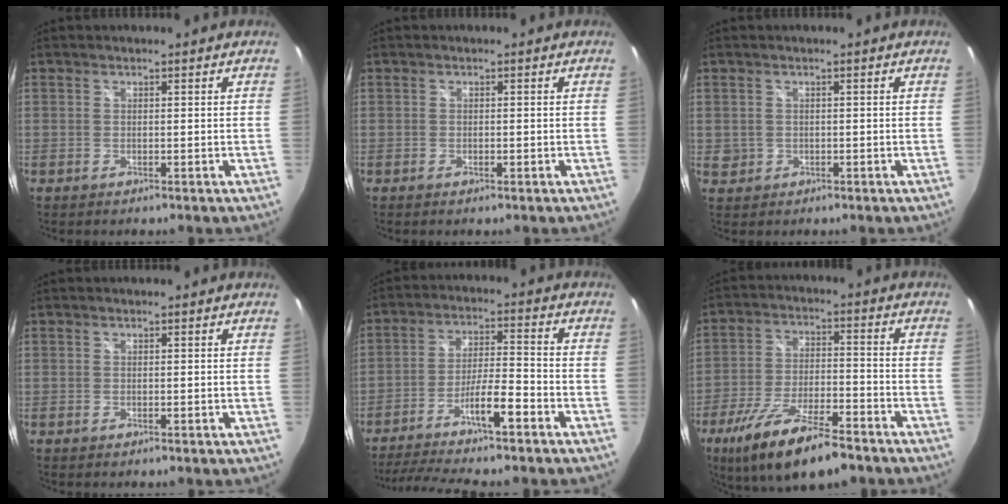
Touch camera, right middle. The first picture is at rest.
{"total": 0.5, "force": [-0.3, 0.1, 0.4], "torque": [-0.006, 0.000, -0.007]}
{"total": 2.3, "force": [-0.1, 2.2, 0.5], "torque": [-0.008, -0.001, 0.000]}
{"total": 0.0}
{"total": 12.5, "force": [-9.3, 0.1, 8.4], "torque": [-0.170, -0.007, -0.158]}
{"total": 17.0, "force": [-11.8, 4.7, 11.3], "torque": [-0.219, -0.036, -0.201]}